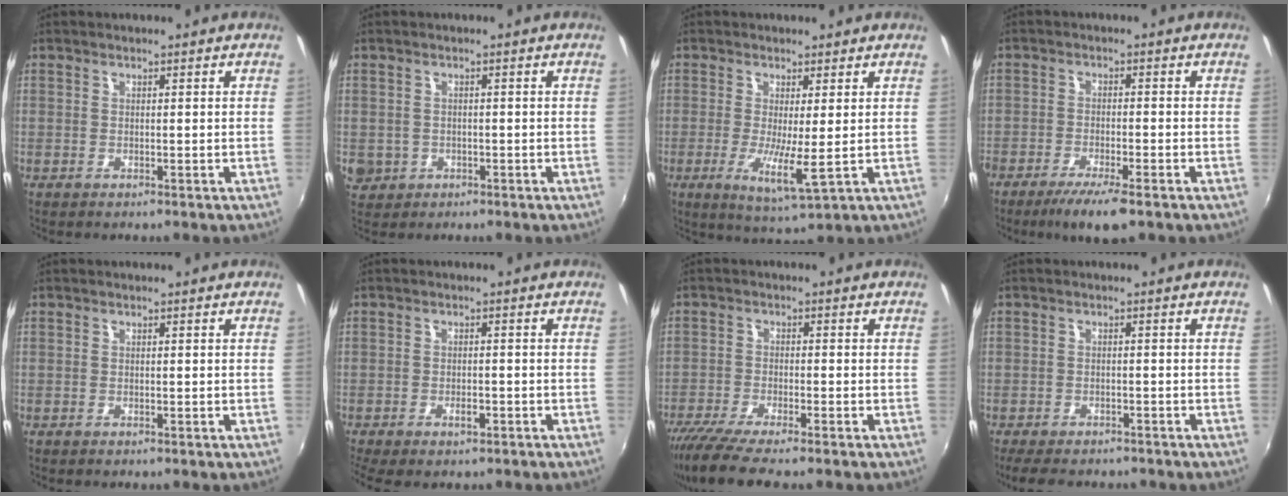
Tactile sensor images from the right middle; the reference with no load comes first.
{"total": 5.3, "force": [-0.9, 4.9, 1.8], "torque": [-0.052, 0.000, -0.006]}
{"total": 6.4, "force": [-0.7, 0.5, 6.4], "torque": [-0.127, -0.019, -0.013]}
{"total": 7.4, "force": [-5.3, 1.3, 5.0], "torque": [-0.111, -0.015, -0.090]}
{"total": 0.0}
{"total": 3.8, "force": [-2.6, 1.5, 2.3], "torque": [-0.056, -0.009, -0.043]}
{"total": 8.6, "force": [-7.2, 0.4, 4.7], "torque": [-0.110, -0.034, -0.127]}
{"total": 8.0, "force": [-6.7, 2.8, 3.4], "torque": [-0.081, -0.016, -0.104]}